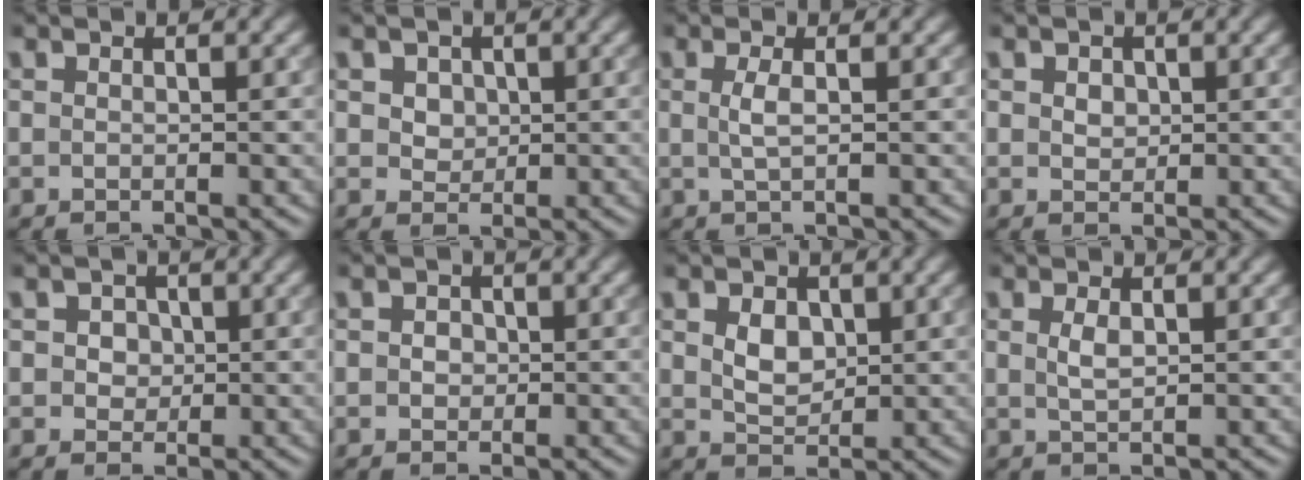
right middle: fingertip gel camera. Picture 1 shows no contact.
{"total": 3.1, "force": [1.3, 2.4, 1.5], "torque": [-0.036, 0.008, 0.027]}
{"total": 1.7, "force": [0.2, 0.5, 1.6], "torque": [-0.031, 0.002, 0.002]}
{"total": 1.4, "force": [0.5, 1.2, 0.7], "torque": [-0.011, 0.004, 0.005]}
{"total": 2.5, "force": [0.8, 2.0, 1.2], "torque": [-0.015, 0.014, 0.004]}
{"total": 1.4, "force": [0.2, 1.2, 0.7], "torque": [-0.008, 0.006, -0.003]}
{"total": 2.6, "force": [0.8, 1.9, 1.7], "torque": [-0.035, -0.003, 0.016]}
{"total": 1.4, "force": [0.5, 0.6, 1.2], "torque": [-0.029, -0.001, 0.012]}